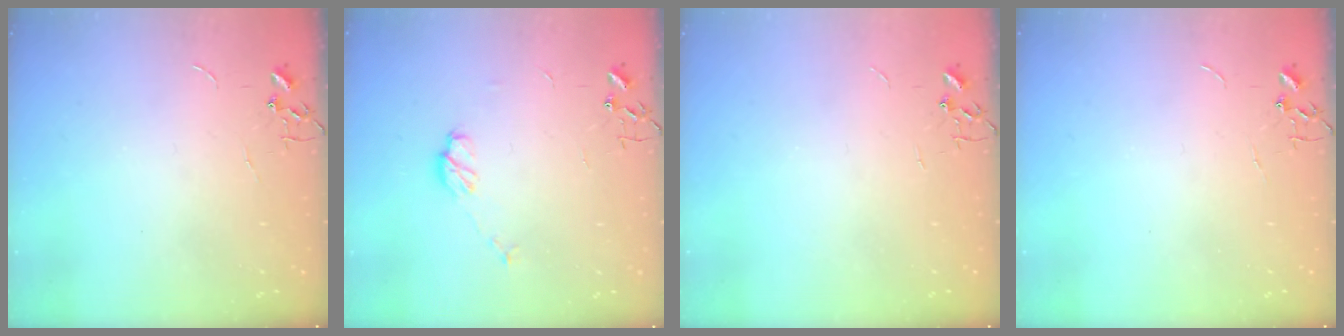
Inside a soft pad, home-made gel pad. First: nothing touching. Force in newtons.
{"total": 6.7, "press": 6.7, "slide": 0.3}
{"total": 0.0}
{"total": 0.0}